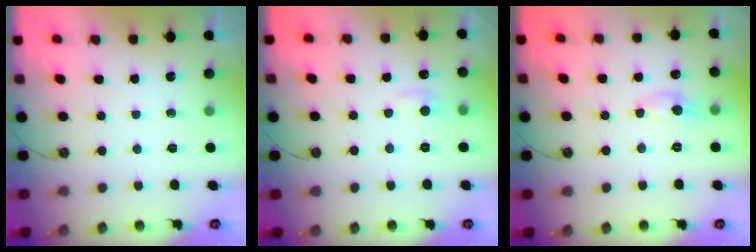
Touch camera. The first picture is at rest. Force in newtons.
{"total": 1.2, "press": 1.0, "slide": 0.7}
{"total": 0.8, "press": 0.6, "slide": 0.5}